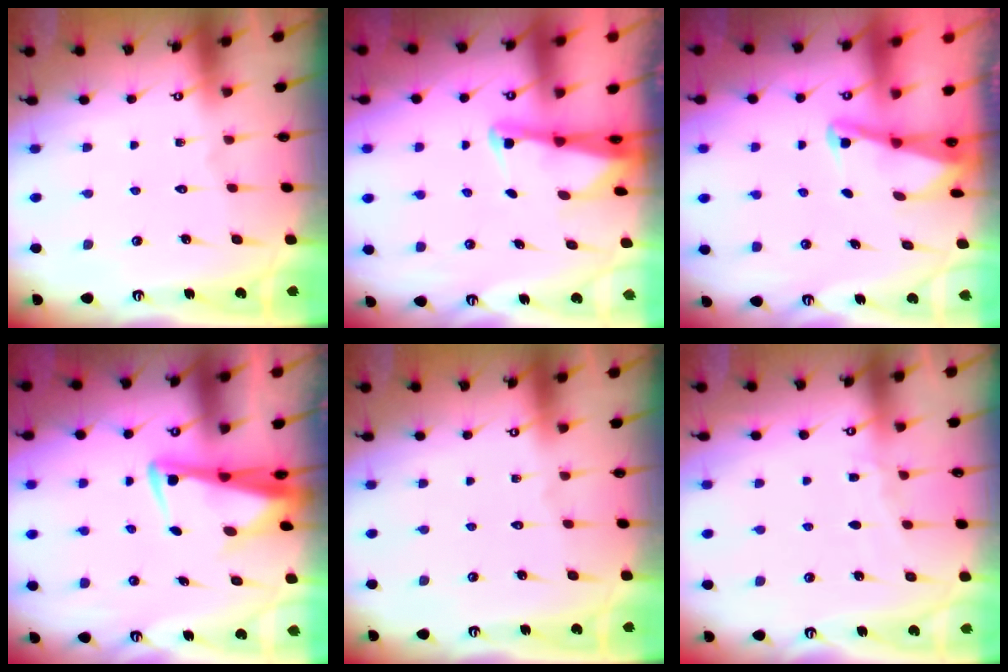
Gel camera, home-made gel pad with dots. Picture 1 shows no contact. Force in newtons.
{"total": 2.4, "press": 2.4, "slide": 0.3}
{"total": 2.1, "press": 2.1, "slide": 0.3}
{"total": 4.0, "press": 3.8, "slide": 1.1}
{"total": 0.0}
{"total": 3.2, "press": 3.2, "slide": 0.5}